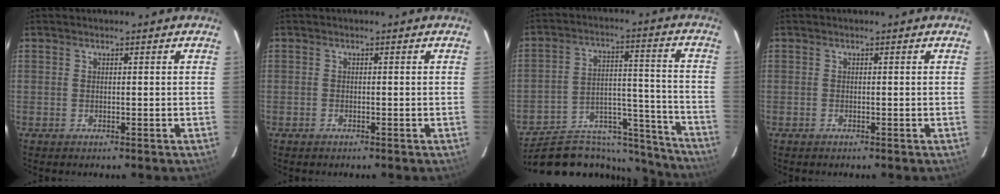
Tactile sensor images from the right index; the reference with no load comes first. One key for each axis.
{"total": 0.6, "fx": -0.5, "fy": 0.3, "fz": 0.0, "tx": 0.000, "ty": 0.002, "tz": -0.009}
{"total": 23.1, "fx": -20.9, "fy": 7.6, "fz": 6.6, "tx": -0.103, "ty": 0.043, "tz": -0.284}
{"total": 0.0}